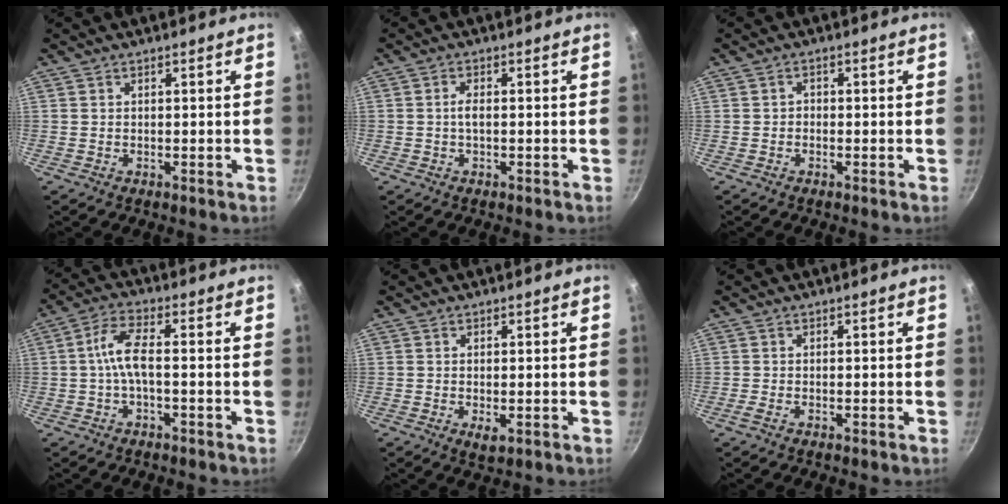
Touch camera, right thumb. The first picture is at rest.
{"total": 2.0, "force": [-0.2, 0.9, 1.7], "torque": [-0.036, 0.007, -0.006]}
{"total": 1.1, "force": [-0.5, 0.8, 0.4], "torque": [-0.005, 0.004, -0.011]}
{"total": 5.9, "force": [-1.2, 2.0, 5.4], "torque": [-0.123, 0.024, -0.031]}
{"total": 2.3, "force": [-0.5, 1.0, 2.0], "torque": [-0.035, -0.009, -0.006]}
{"total": 0.9, "force": [-0.5, 0.1, 0.8], "torque": [-0.027, 0.003, -0.016]}